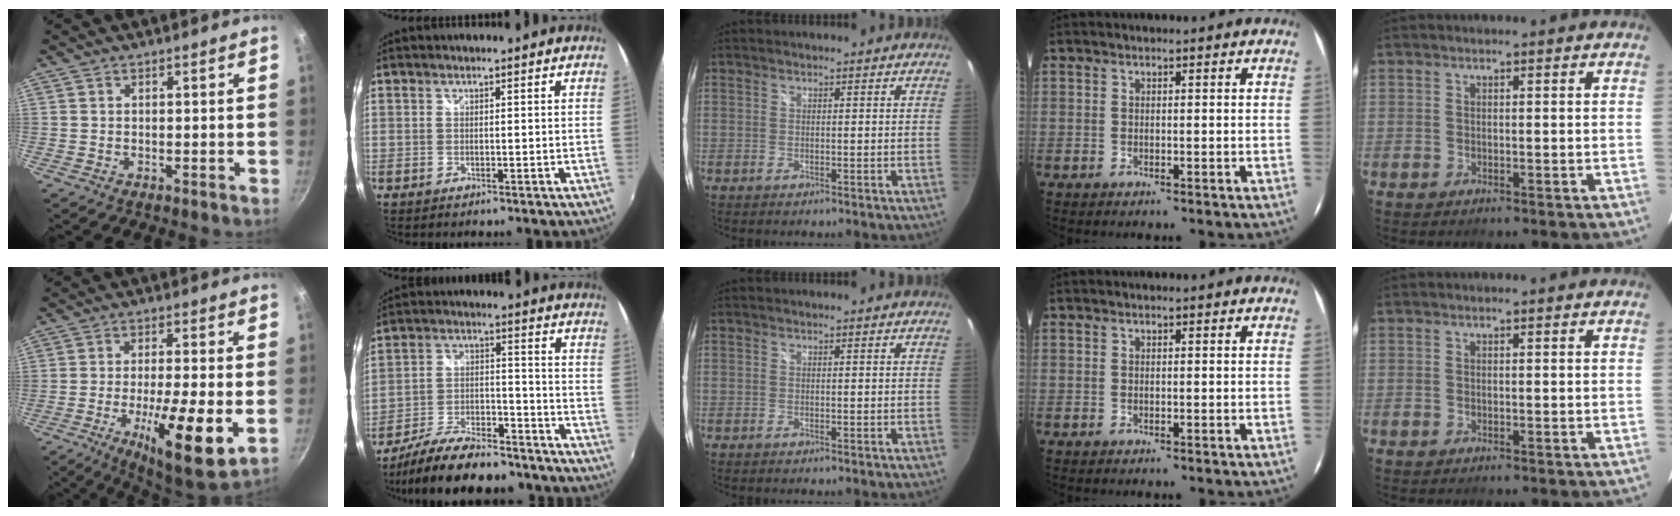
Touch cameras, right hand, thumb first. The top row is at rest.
{"thumb": {"total": 15.8, "force": [-4.3, 3.7, 14.8], "torque": [-0.233, 0.003, -0.067]}, "index": {"total": 20.5, "force": [-17.1, 6.7, 9.2], "torque": [-0.172, 0.000, -0.246]}}